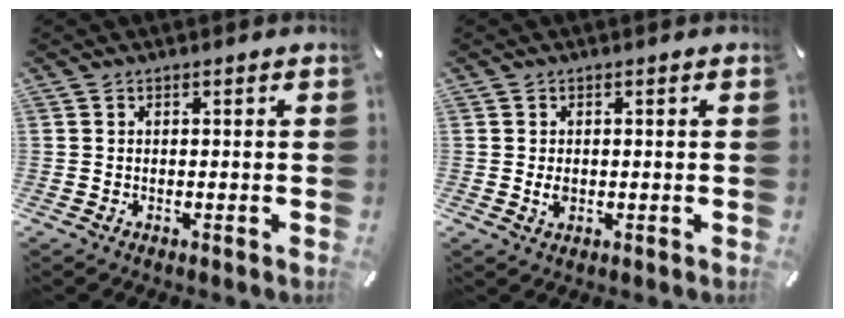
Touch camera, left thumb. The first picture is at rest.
{"total": 1.8, "force": [-0.1, 1.2, 1.3], "torque": [-0.027, 0.002, -0.002]}